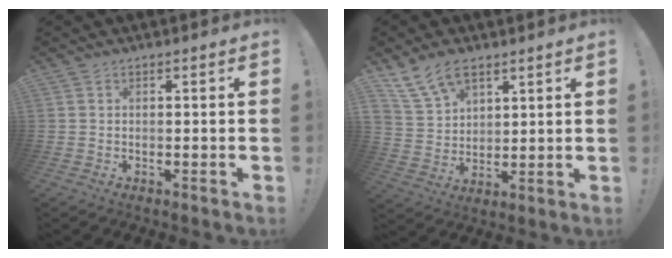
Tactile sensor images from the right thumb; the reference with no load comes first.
{"total": 10.6, "force": [7.3, 6.3, 4.4], "torque": [-0.088, -0.033, 0.146]}